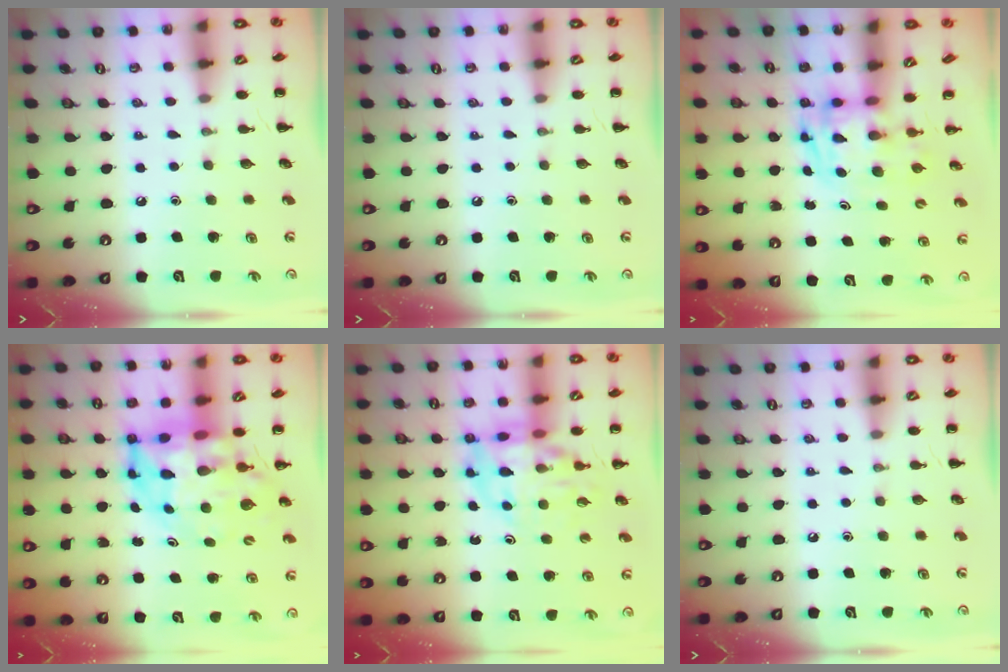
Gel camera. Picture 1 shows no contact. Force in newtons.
{"total": 0.0}
{"total": 2.8, "press": 2.8, "slide": 0.5}
{"total": 9.6, "press": 9.2, "slide": 2.8}
{"total": 12.4, "press": 11.9, "slide": 3.5}
{"total": 0.0}